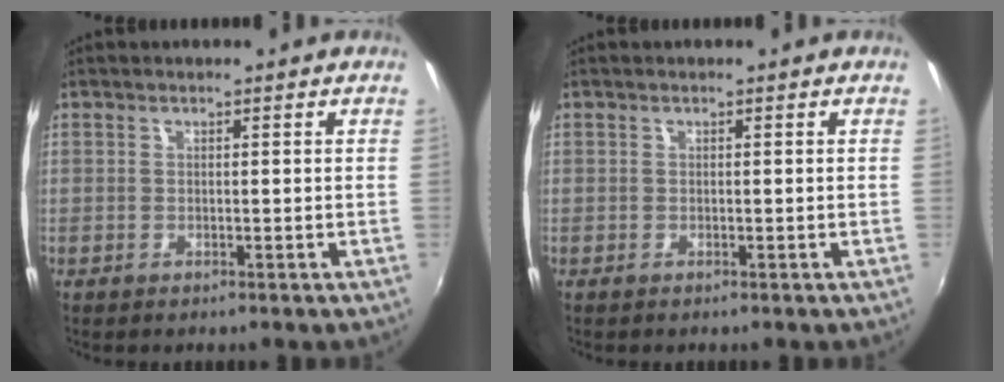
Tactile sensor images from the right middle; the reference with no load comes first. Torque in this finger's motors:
{"motor_torque": [0.00, 0.03, 0.04, 0.00]}